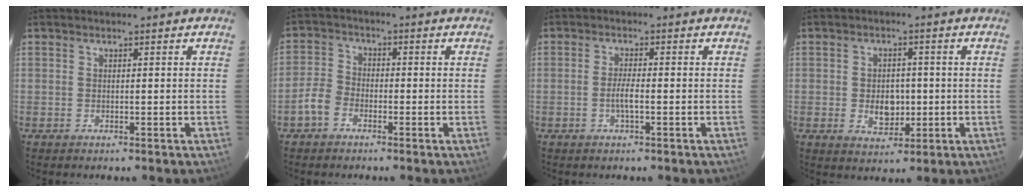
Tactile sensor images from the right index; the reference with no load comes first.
{"total": 4.4, "force": [-2.5, 3.0, 2.0], "torque": [-0.043, 0.014, -0.051]}
{"total": 2.6, "force": [-0.9, 0.3, 2.4], "torque": [-0.049, 0.000, -0.016]}
{"total": 5.7, "force": [-0.7, 4.1, 3.8], "torque": [-0.068, 0.003, -0.002]}